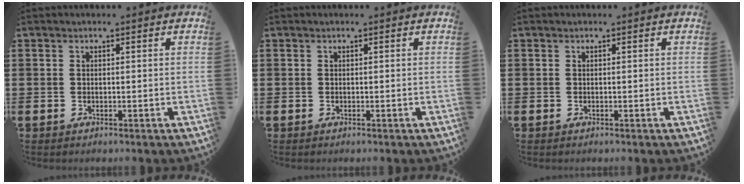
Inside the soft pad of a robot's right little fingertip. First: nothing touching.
{"total": 0.0}
{"total": 0.0}